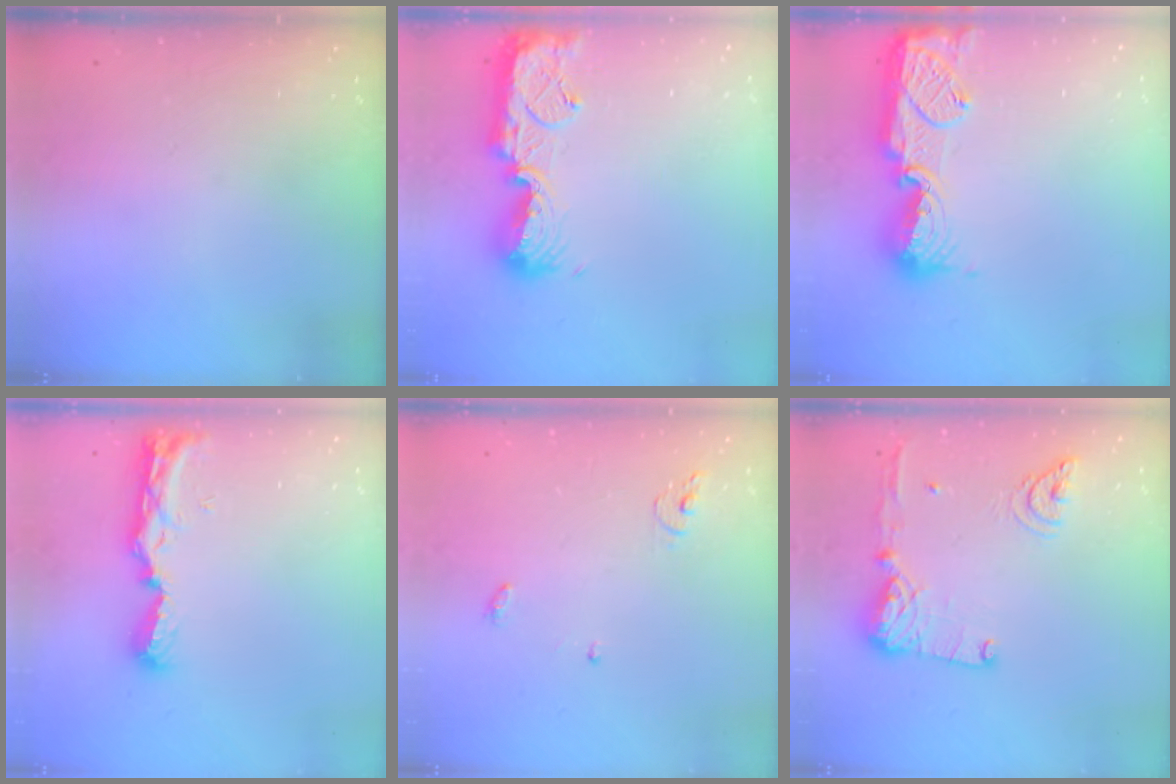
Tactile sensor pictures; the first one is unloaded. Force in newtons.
{"total": 15.6, "press": 15.6, "slide": 0.7}
{"total": 15.5, "press": 15.4, "slide": 0.9}
{"total": 8.8, "press": 8.8, "slide": 1.0}
{"total": 4.0, "press": 4.0, "slide": 0.4}
{"total": 18.4, "press": 16.9, "slide": 7.3}